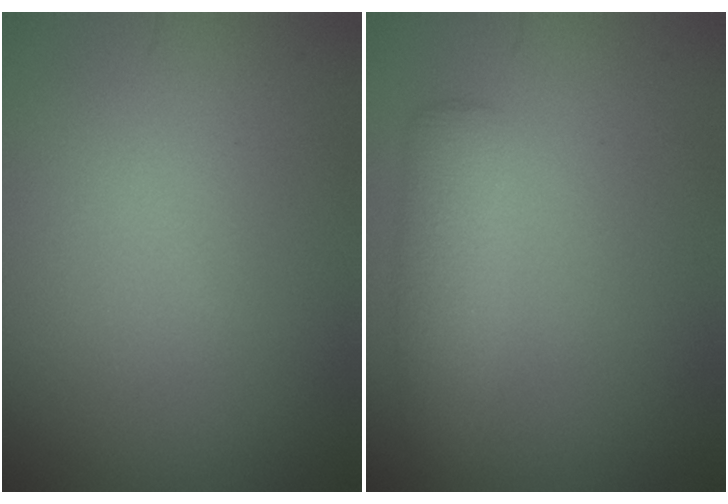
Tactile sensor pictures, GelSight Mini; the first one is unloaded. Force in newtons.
{"total": 3.2, "press": 3.2, "slide": 0.3}